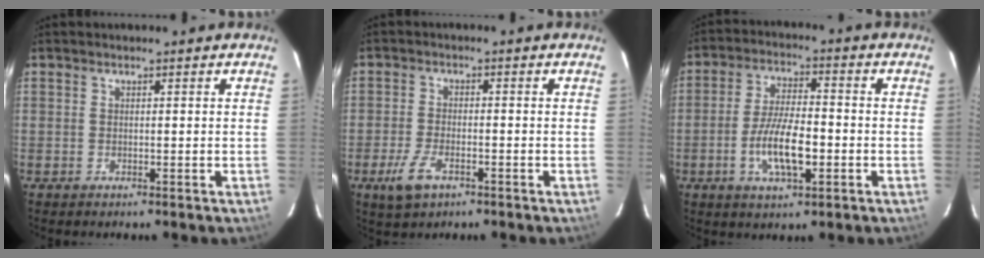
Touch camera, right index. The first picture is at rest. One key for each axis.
{"total": 6.0, "fx": -3.2, "fy": 2.8, "fz": 4.2, "tx": -0.104, "ty": -0.008, "tz": -0.058}
{"total": 9.6, "fx": -2.9, "fy": 3.2, "fz": 8.6, "tx": -0.171, "ty": -0.004, "tz": -0.051}